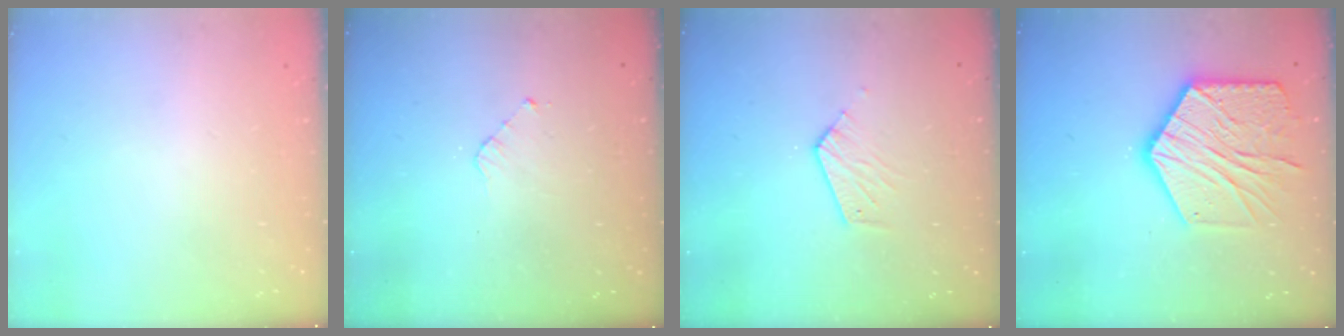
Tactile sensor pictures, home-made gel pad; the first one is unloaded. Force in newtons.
{"total": 2.8, "press": 2.8, "slide": 0.2}
{"total": 5.7, "press": 5.7, "slide": 0.3}
{"total": 19.6, "press": 19.5, "slide": 1.6}